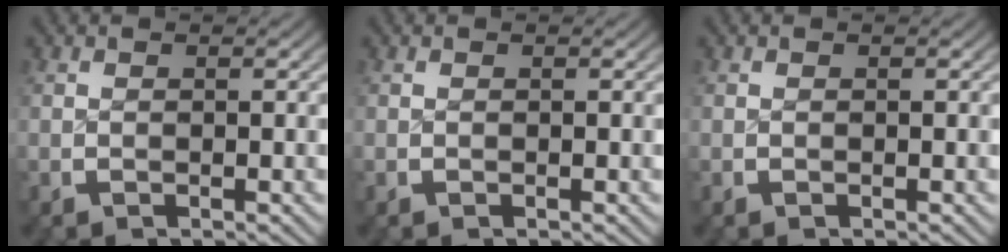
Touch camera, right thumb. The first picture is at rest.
{"total": 0.0}
{"total": 0.0}